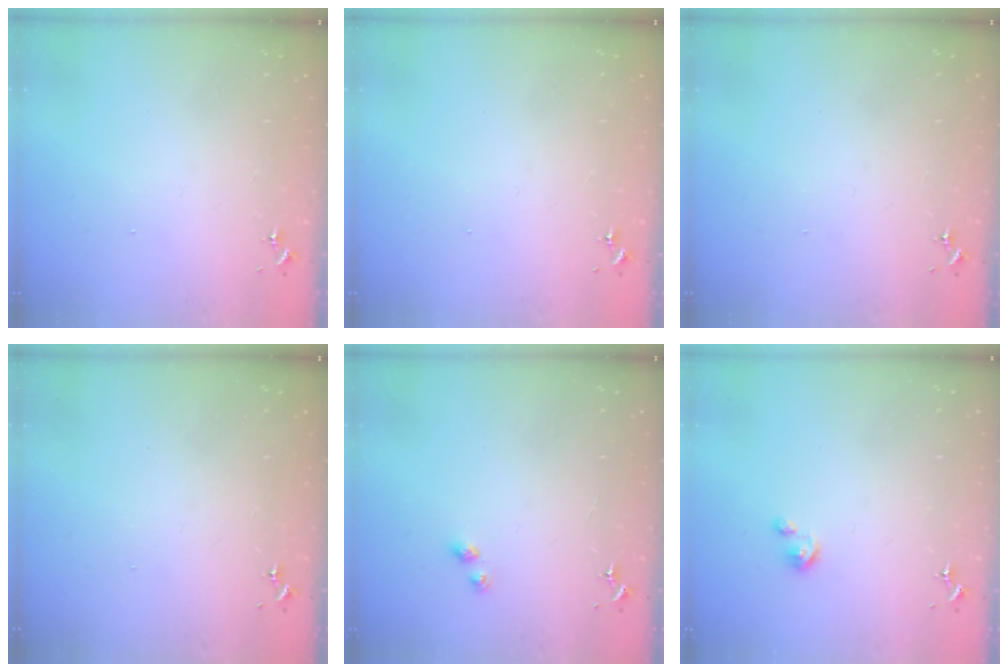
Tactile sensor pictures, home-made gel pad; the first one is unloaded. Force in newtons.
{"total": 0.0}
{"total": 0.0}
{"total": 0.0}
{"total": 2.8, "press": 2.8, "slide": 0.4}
{"total": 2.6, "press": 2.6, "slide": 0.3}